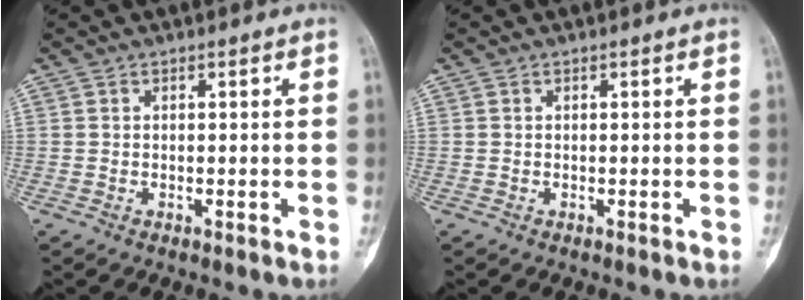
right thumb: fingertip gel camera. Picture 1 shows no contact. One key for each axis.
{"total": 0.0}